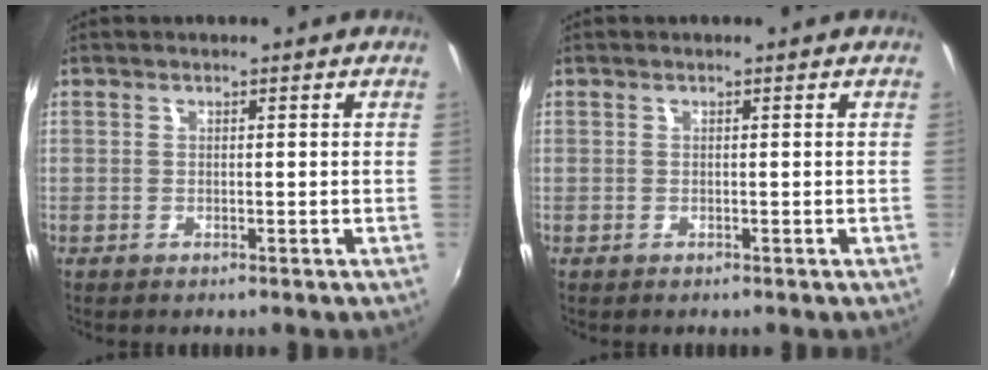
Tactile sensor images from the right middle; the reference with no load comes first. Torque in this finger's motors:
{"motor_torque": [0.17, -0.24, 0.03, 0.01]}